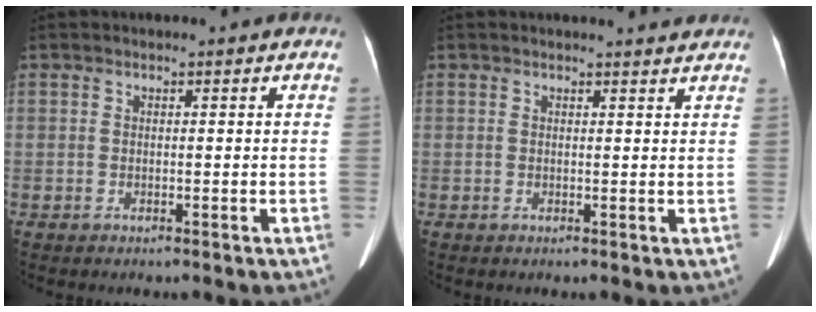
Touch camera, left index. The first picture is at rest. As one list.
[{"total": 2.8, "force": [2.8, 0.2, 0.5], "torque": [-0.013, -0.007, 0.025]}]